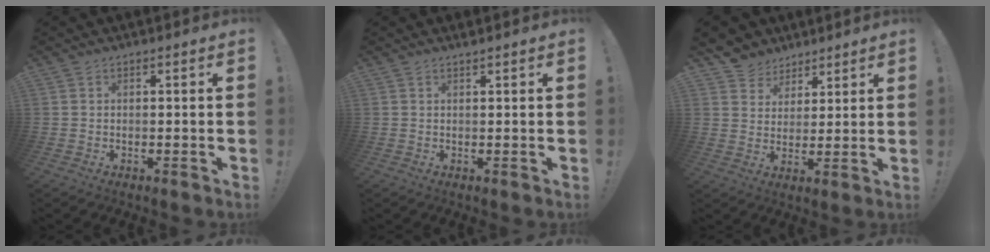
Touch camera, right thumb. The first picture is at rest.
{"total": 1.0, "force": [0.9, -0.3, 0.3], "torque": [-0.002, -0.003, 0.016]}
{"total": 6.4, "force": [3.9, 5.0, 0.1], "torque": [0.000, -0.035, 0.080]}